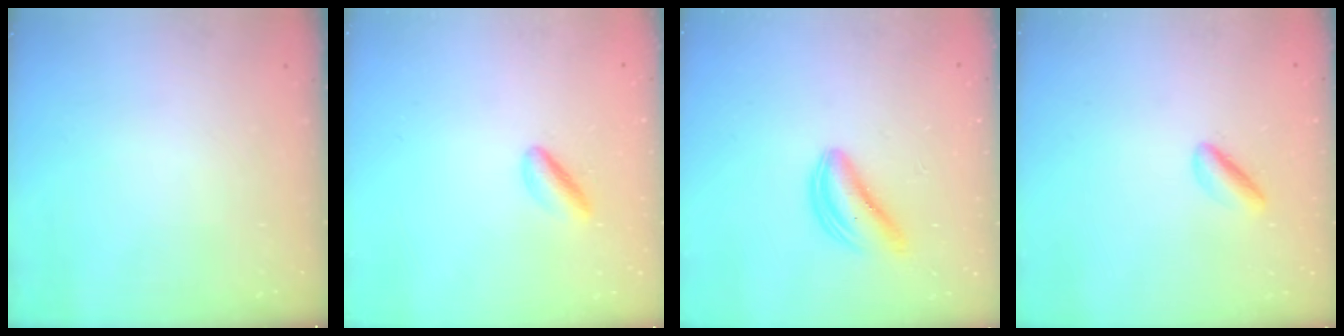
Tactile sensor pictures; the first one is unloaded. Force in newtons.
{"total": 3.4, "press": 3.4, "slide": 0.3}
{"total": 5.8, "press": 5.8, "slide": 0.5}
{"total": 2.0, "press": 2.0, "slide": 0.0}